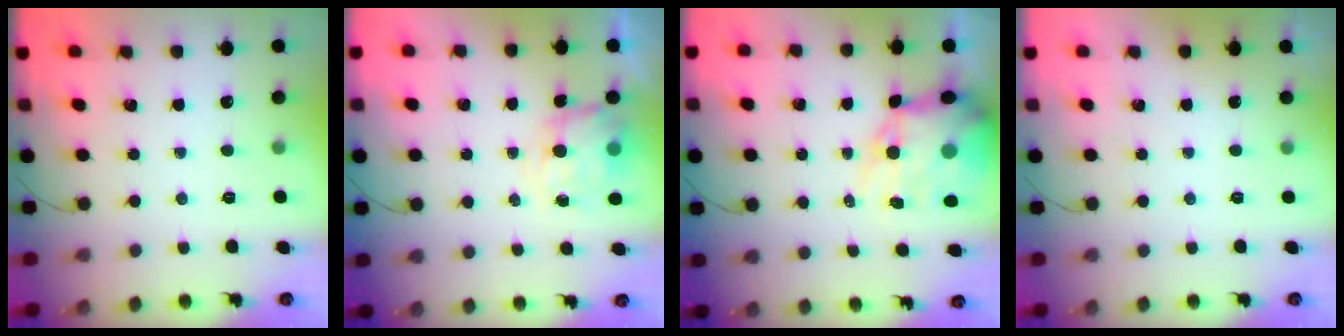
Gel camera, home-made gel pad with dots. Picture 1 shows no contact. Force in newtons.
{"total": 5.5, "press": 5.5, "slide": 0.6}
{"total": 15.3, "press": 14.8, "slide": 3.8}
{"total": 1.6, "press": 1.6, "slide": 0.2}